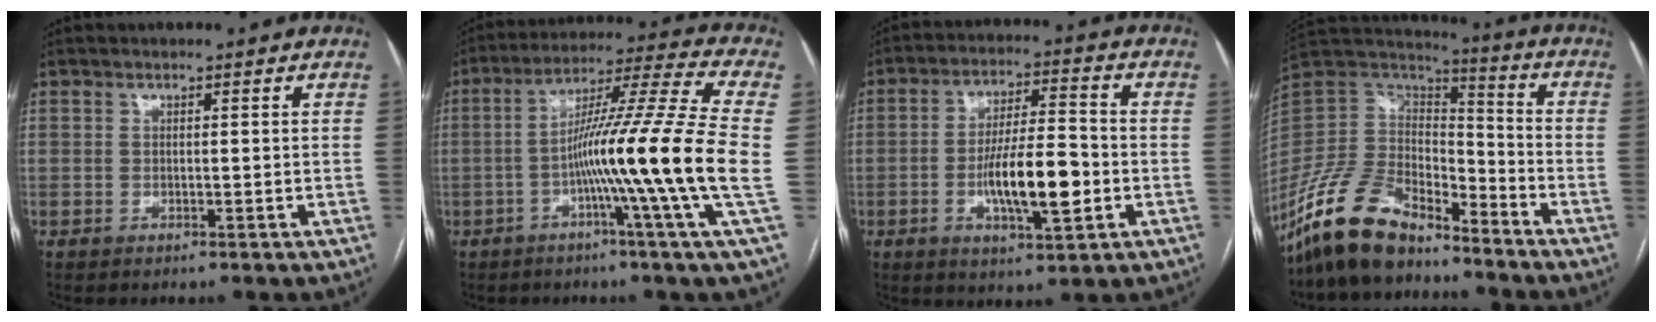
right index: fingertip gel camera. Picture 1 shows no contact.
{"total": 18.2, "force": [-3.2, -3.0, 17.6], "torque": [-0.291, -0.009, -0.071]}
{"total": 11.4, "force": [-2.8, 2.6, 10.8], "torque": [-0.195, 0.002, -0.043]}
{"total": 14.7, "force": [-11.8, 5.7, 6.7], "torque": [-0.140, 0.022, -0.231]}